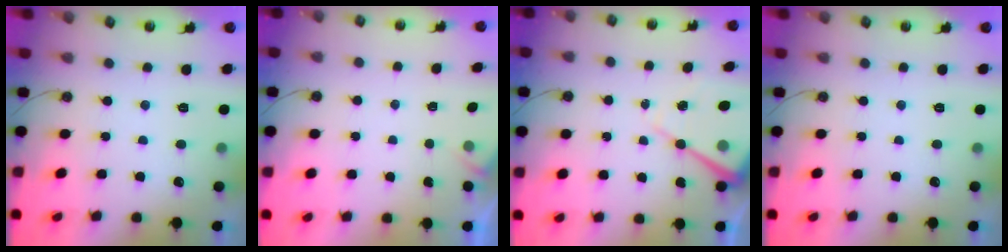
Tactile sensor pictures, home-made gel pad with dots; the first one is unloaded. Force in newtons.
{"total": 2.2, "press": 2.2, "slide": 0.4}
{"total": 11.4, "press": 11.4, "slide": 0.8}
{"total": 0.0}